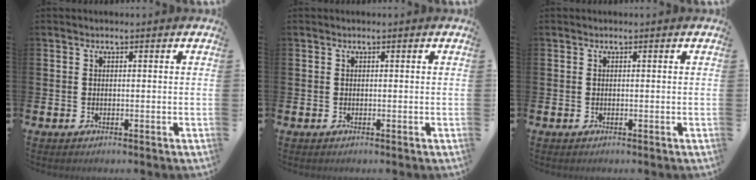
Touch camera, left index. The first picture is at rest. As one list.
[{"total": 0.0}, {"total": 0.0}]